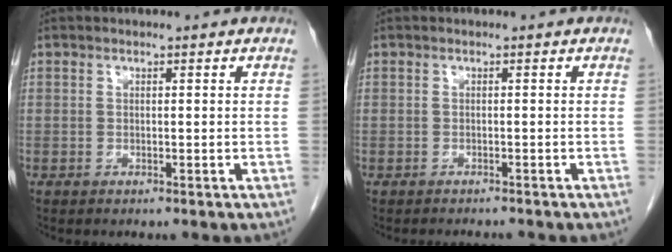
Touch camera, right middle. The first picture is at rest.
{"total": 2.8, "force": [-2.7, 0.3, 0.8], "torque": [-0.008, -0.007, -0.034]}